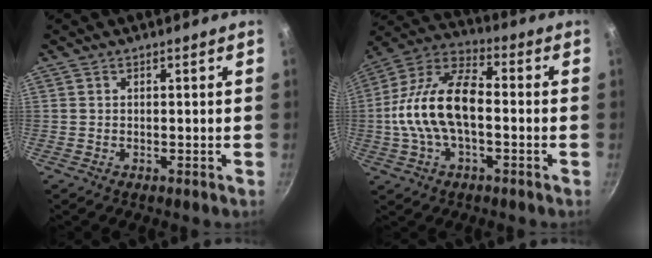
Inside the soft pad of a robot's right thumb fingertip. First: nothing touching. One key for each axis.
{"total": 16.6, "fx": -1.7, "fy": 8.5, "fz": 14.1, "tx": -0.253, "ty": 0.041, "tz": -0.047}